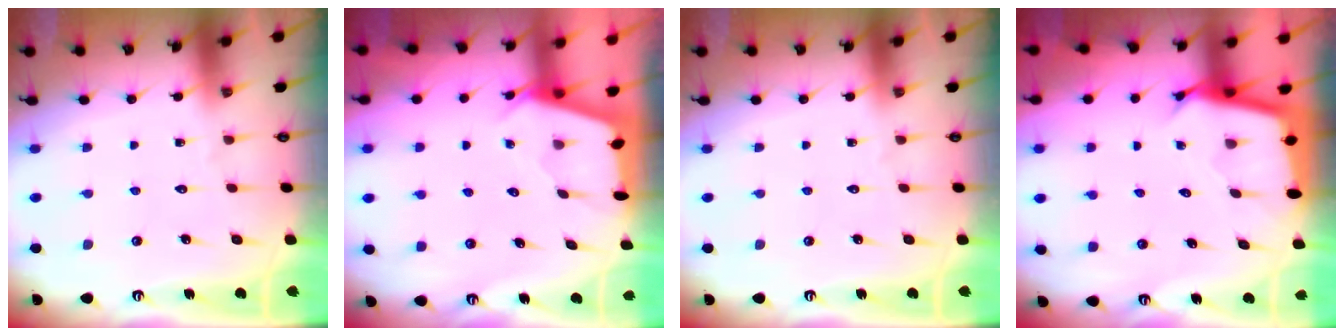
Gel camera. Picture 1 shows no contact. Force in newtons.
{"total": 2.5, "press": 2.5, "slide": 0.3}
{"total": 0.0}
{"total": 2.7, "press": 2.7, "slide": 0.1}